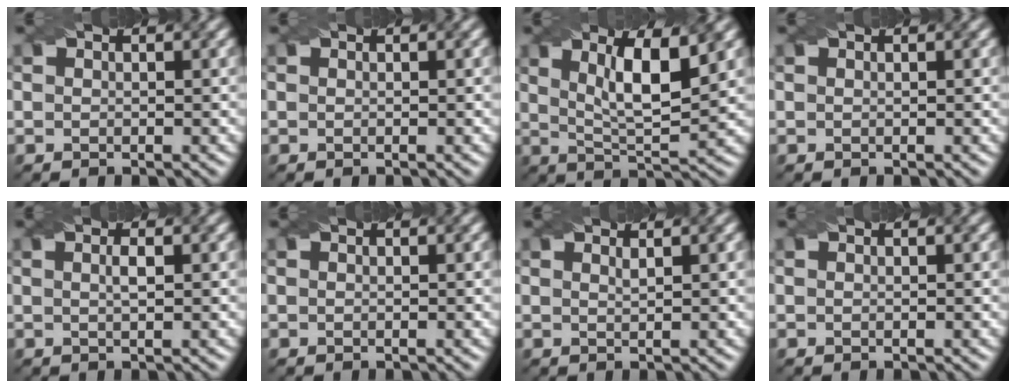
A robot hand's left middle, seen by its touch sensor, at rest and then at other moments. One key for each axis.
{"total": 0.0}
{"total": 6.8, "fx": 2.5, "fy": 1.9, "fz": 6.0, "tx": -0.093, "ty": 0.002, "tz": 0.038}
{"total": 0.0}
{"total": 1.2, "fx": 0.3, "fy": 0.3, "fz": 1.2, "tx": -0.017, "ty": 0.003, "tz": 0.005}
{"total": 0.0}
{"total": 0.6, "fx": 0.6, "fy": 0.1, "fz": 0.3, "tx": -0.004, "ty": 0.000, "tz": 0.011}
{"total": 0.0}